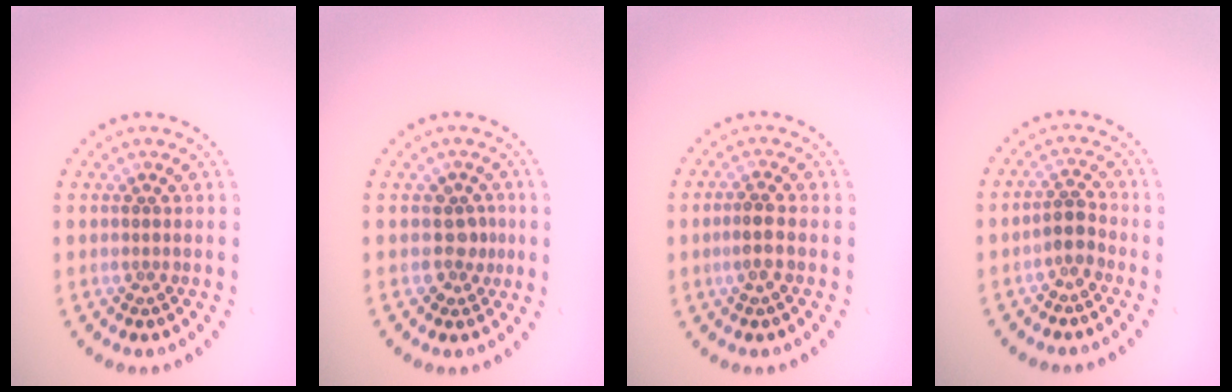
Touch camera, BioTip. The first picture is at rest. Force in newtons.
{"total": 1.8, "press": 1.4, "slide": 1.2}
{"total": 1.9, "press": 1.8, "slide": 0.7}
{"total": 2.0, "press": 1.6, "slide": 1.1}